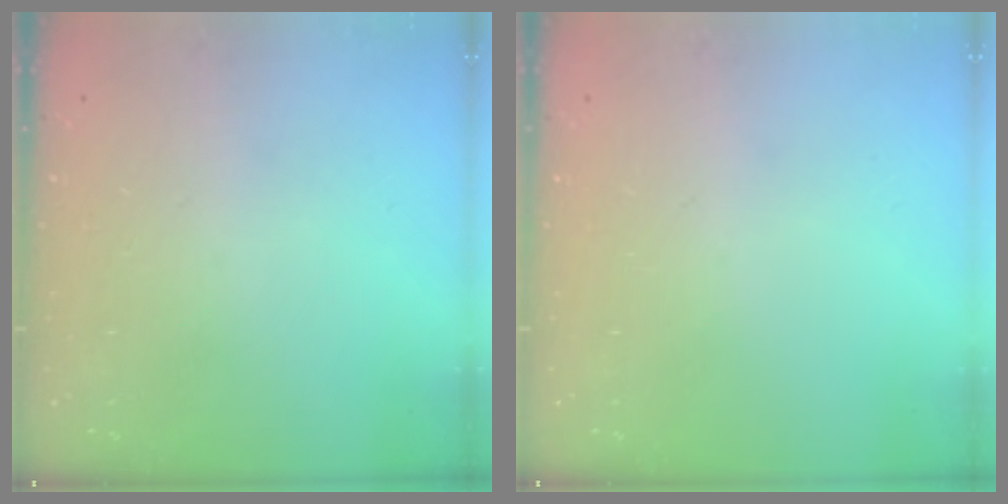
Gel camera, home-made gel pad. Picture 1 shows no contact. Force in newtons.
{"total": 0.0}